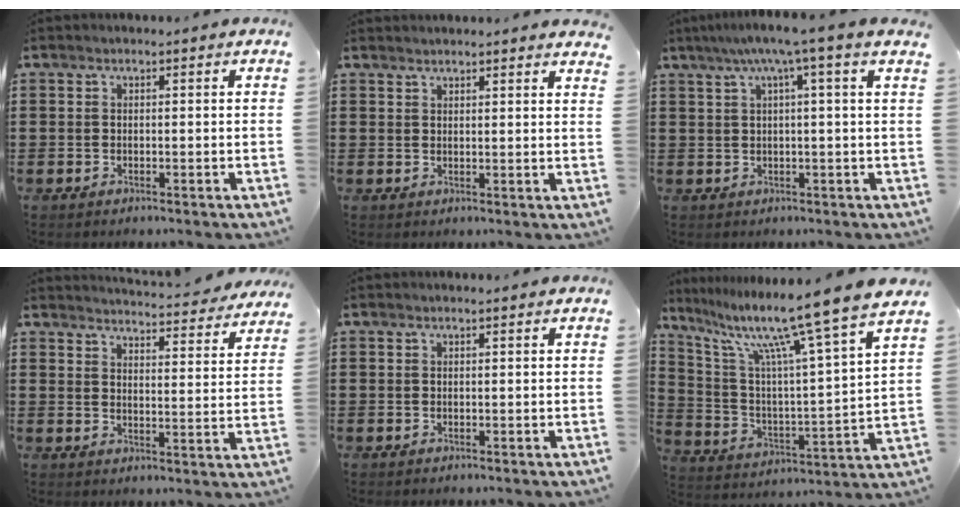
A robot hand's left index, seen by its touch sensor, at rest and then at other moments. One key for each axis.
{"total": 2.1, "fx": 2.1, "fy": 0.0, "fz": 0.0, "tx": -0.004, "ty": -0.003, "tz": 0.041}
{"total": 5.2, "fx": 2.6, "fy": -0.8, "fz": 4.4, "tx": -0.091, "ty": -0.003, "tz": 0.041}
{"total": 4.4, "fx": 4.3, "fy": -0.4, "fz": 0.6, "tx": -0.016, "ty": -0.039, "tz": 0.070}
{"total": 0.0}
{"total": 12.5, "fx": 9.9, "fy": -1.1, "fz": 7.6, "tx": -0.174, "ty": -0.073, "tz": 0.153}